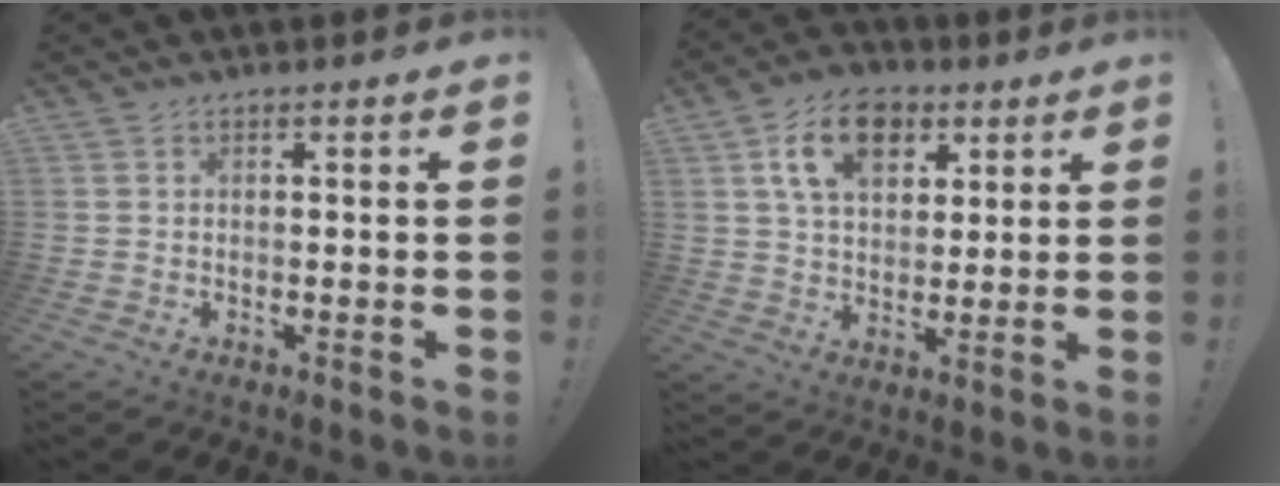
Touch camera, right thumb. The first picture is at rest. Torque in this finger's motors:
{"motor_torque": [0.59, 0.87, 0.18, 0.16, 0.03]}